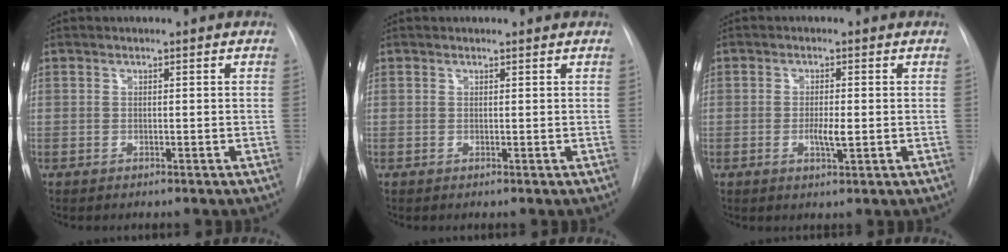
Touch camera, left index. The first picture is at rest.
{"total": 0.0}
{"total": 2.9, "force": [-1.5, 0.4, 2.4], "torque": [-0.044, -0.008, -0.022]}